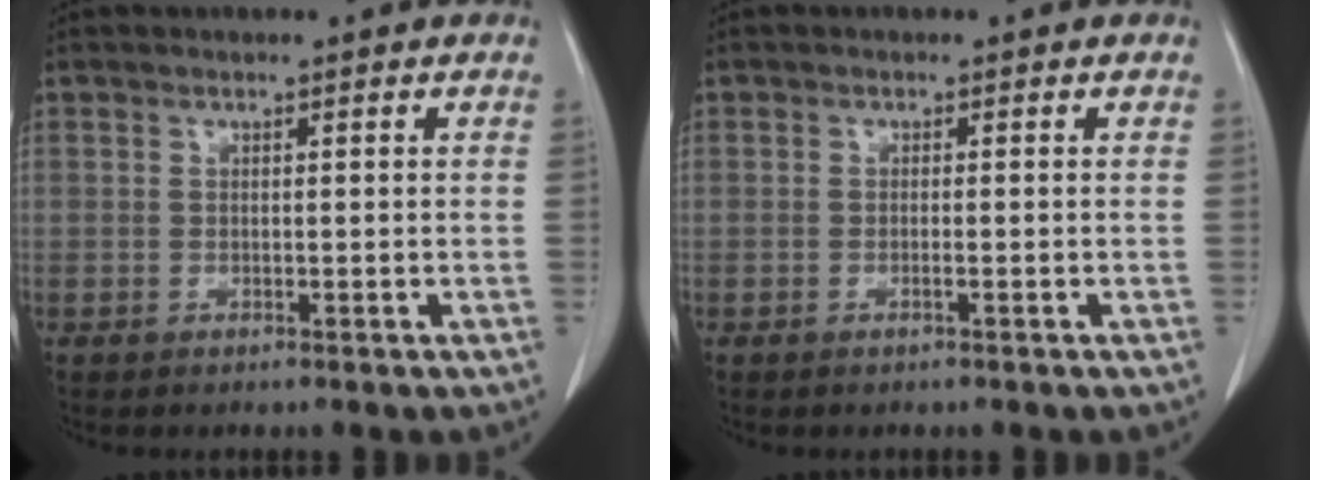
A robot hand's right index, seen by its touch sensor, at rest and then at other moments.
{"total": 0.6, "force": [-0.3, -0.1, 0.5], "torque": [-0.008, 0.002, -0.003]}